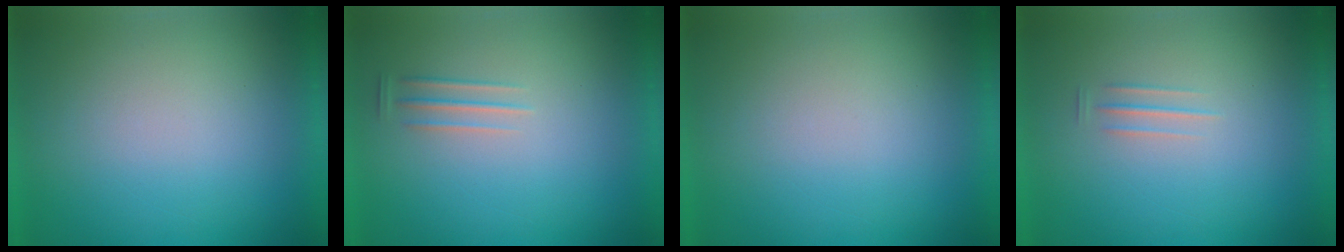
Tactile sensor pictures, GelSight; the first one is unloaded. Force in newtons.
{"total": 1.7}
{"total": 1.2}
{"total": 1.6}